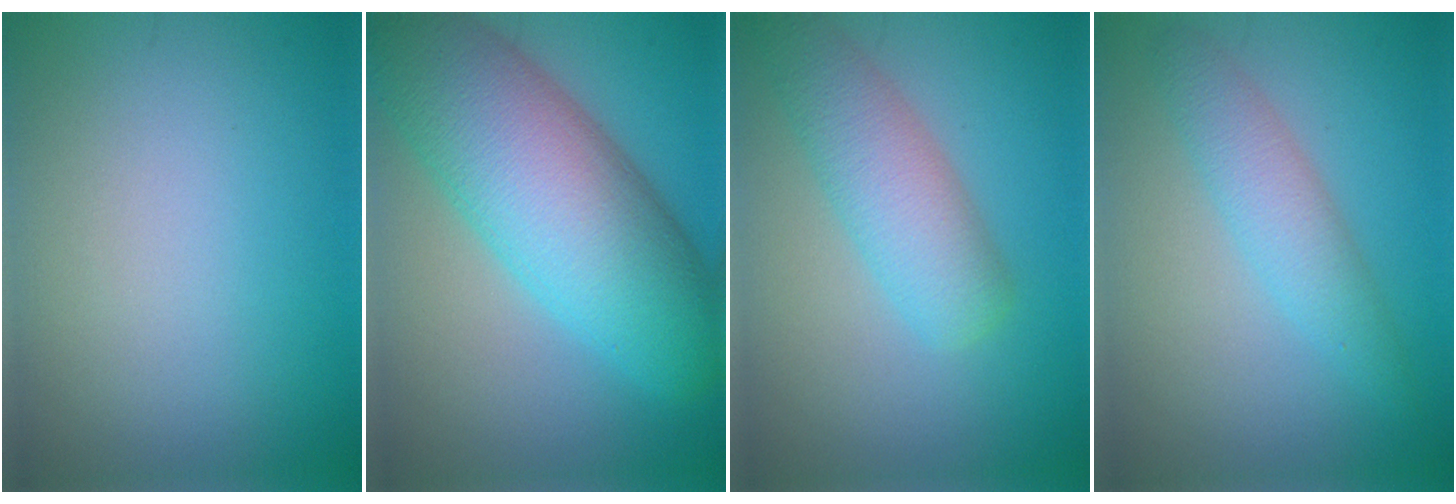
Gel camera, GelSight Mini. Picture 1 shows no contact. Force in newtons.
{"total": 12.9, "press": 12.9, "slide": 0.5}
{"total": 4.9, "press": 4.9, "slide": 0.3}
{"total": 3.3, "press": 3.3, "slide": 0.1}